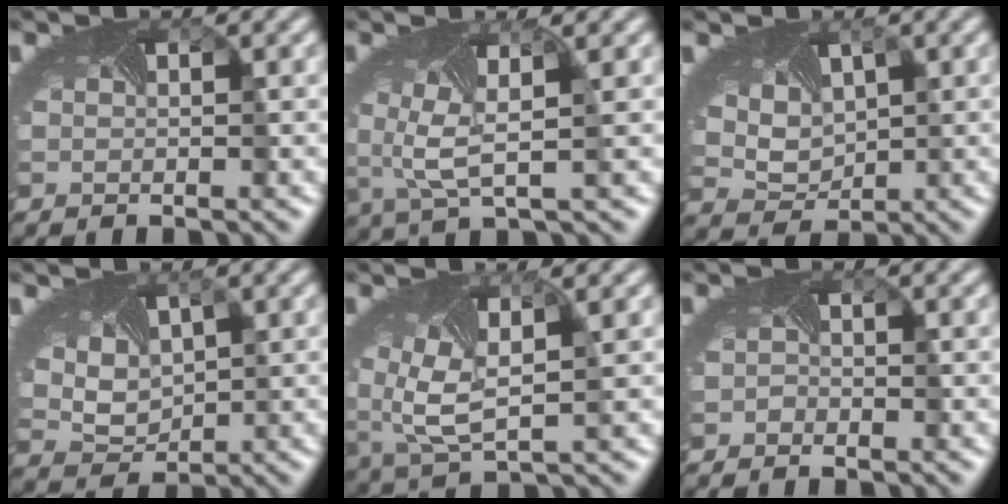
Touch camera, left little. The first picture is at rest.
{"total": 3.8, "force": [0.3, 1.0, 3.7], "torque": [-0.099, -0.001, 0.003]}
{"total": 4.8, "force": [2.0, 3.4, 2.7], "torque": [-0.069, 0.015, 0.042]}
{"total": 4.4, "force": [1.9, 3.1, 2.5], "torque": [-0.069, 0.010, 0.045]}
{"total": 5.8, "force": [0.4, 2.8, 5.1], "torque": [-0.121, -0.005, 0.009]}
{"total": 0.7, "force": [-0.7, 0.3, -0.2], "torque": [0.002, -0.003, -0.013]}